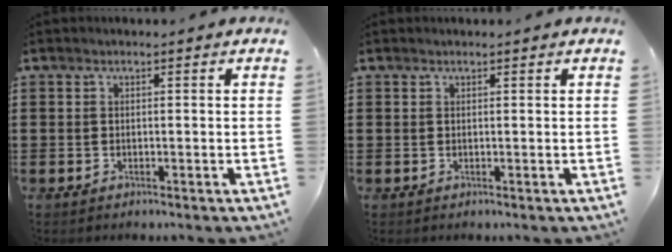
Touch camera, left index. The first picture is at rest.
{"total": 0.0}